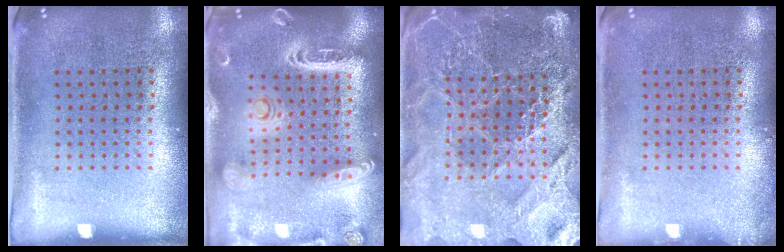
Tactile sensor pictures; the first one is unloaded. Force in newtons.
{"total": 2.8, "press": 2.4, "slide": 1.4}
{"total": 5.0, "press": 4.5, "slide": 2.1}
{"total": 0.7, "press": 0.7, "slide": 0.1}